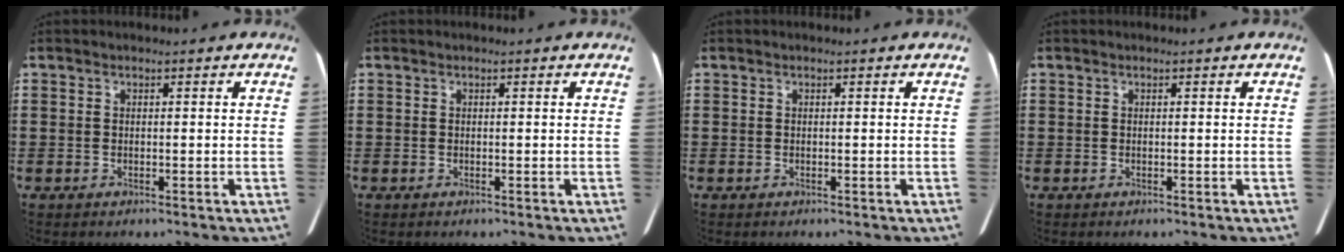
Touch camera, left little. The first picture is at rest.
{"total": 0.0}
{"total": 0.0}
{"total": 0.0}